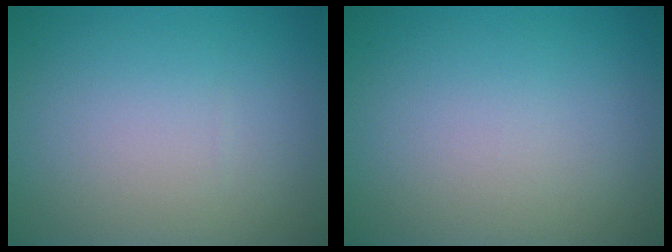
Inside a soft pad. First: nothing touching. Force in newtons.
{"total": 0.0}